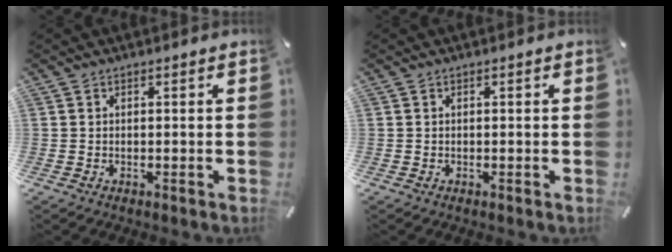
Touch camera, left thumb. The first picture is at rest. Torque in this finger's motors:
{"motor_torque": [0.00, 0.00, -0.04, 0.04, 0.00]}